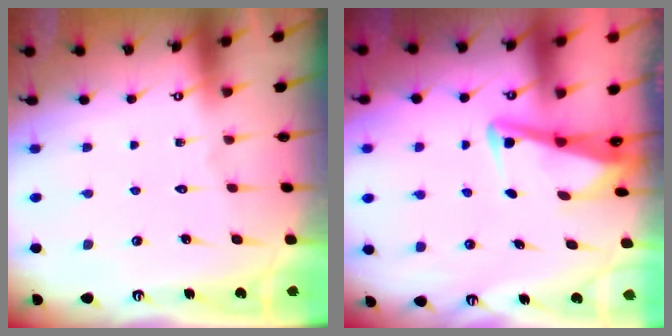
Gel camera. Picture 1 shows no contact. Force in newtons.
{"total": 3.4, "press": 3.3, "slide": 0.8}